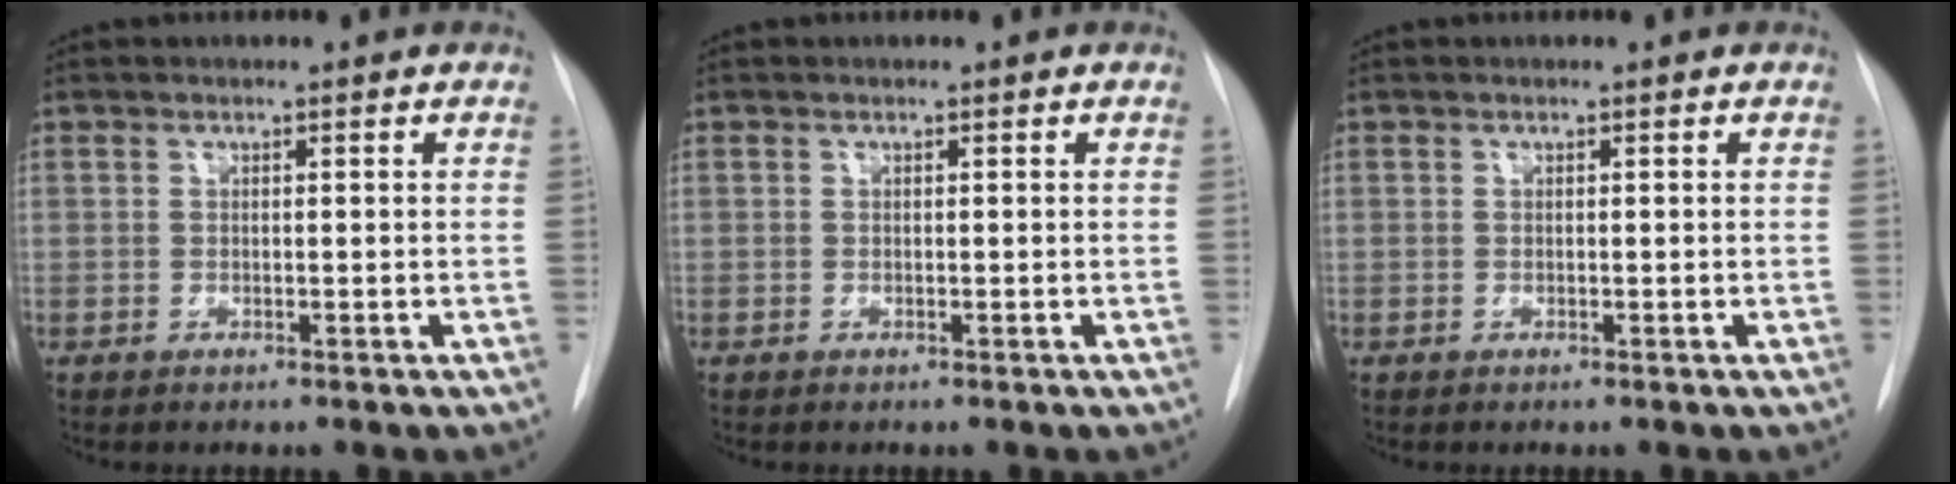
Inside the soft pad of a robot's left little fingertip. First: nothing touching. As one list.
[{"total": 0.0}, {"total": 0.0}]